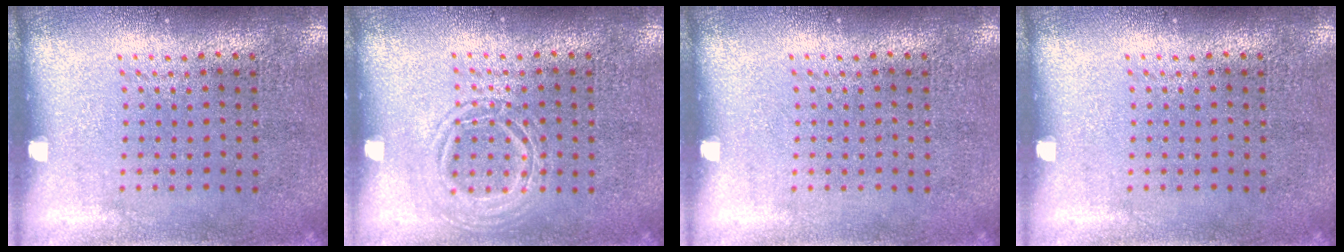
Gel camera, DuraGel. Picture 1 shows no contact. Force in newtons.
{"total": 1.9, "press": 1.9, "slide": 0.2}
{"total": 0.0}
{"total": 0.0}